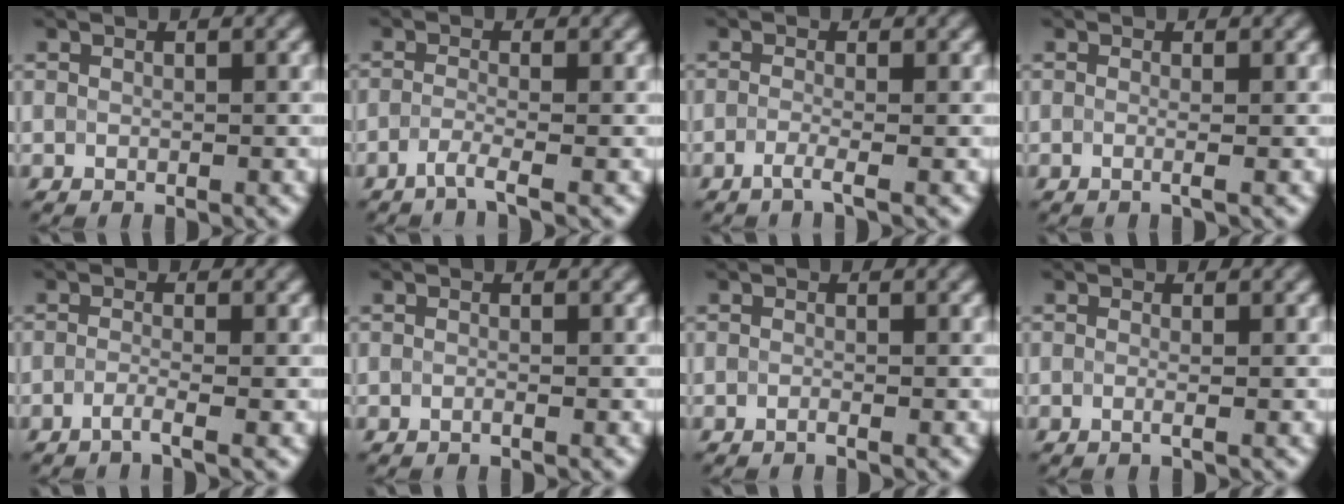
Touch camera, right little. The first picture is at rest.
{"total": 2.0, "force": [-1.9, -0.3, 0.4], "torque": [-0.010, -0.002, -0.042]}
{"total": 1.6, "force": [-1.6, -0.2, 0.5], "torque": [-0.008, -0.004, -0.031]}
{"total": 0.8, "force": [-0.5, 0.2, 0.6], "torque": [-0.005, -0.006, -0.022]}
{"total": 1.6, "force": [-1.6, -0.3, 0.3], "torque": [-0.005, -0.002, -0.033]}
{"total": 0.7, "force": [-0.7, -0.2, -0.1], "torque": [0.001, -0.010, -0.011]}
{"total": 0.9, "force": [-0.9, -0.2, -0.1], "torque": [0.001, -0.008, -0.013]}
{"total": 0.6, "force": [-0.6, 0.0, 0.3], "torque": [-0.006, -0.008, -0.015]}